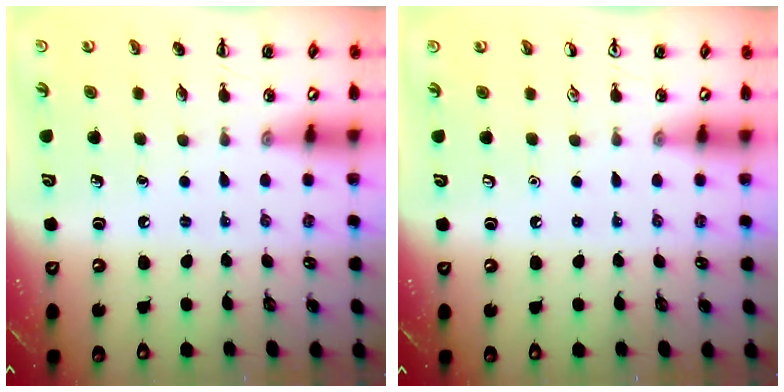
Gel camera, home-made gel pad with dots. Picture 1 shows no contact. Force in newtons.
{"total": 0.0}